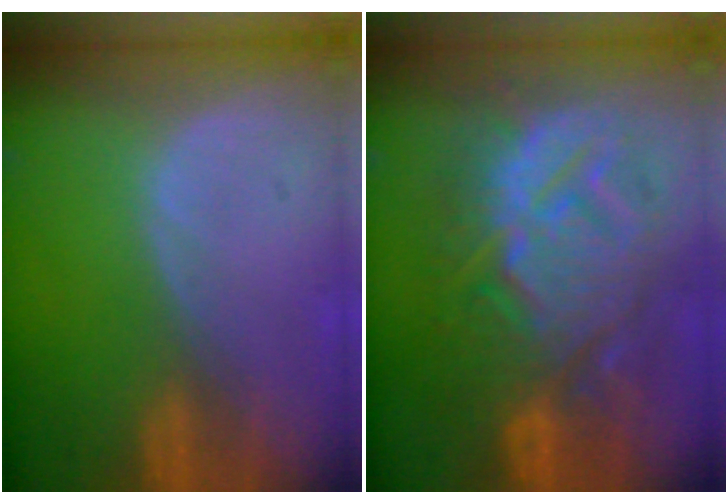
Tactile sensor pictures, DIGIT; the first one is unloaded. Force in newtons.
{"total": 14.0, "press": 13.9, "slide": 1.4}